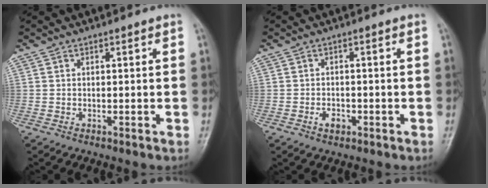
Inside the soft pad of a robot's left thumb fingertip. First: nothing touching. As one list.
[{"total": 2.3, "force": [-1.2, 1.5, 1.2], "torque": [-0.016, 0.008, -0.019]}]